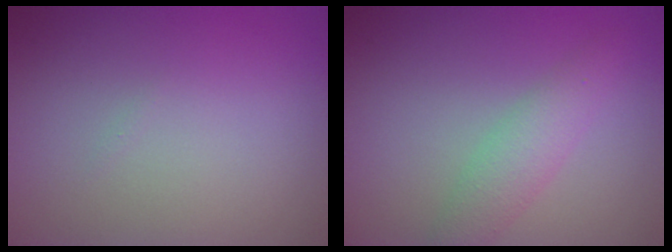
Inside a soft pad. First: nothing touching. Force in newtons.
{"total": 2.8, "press": 2.8, "slide": 0.1}